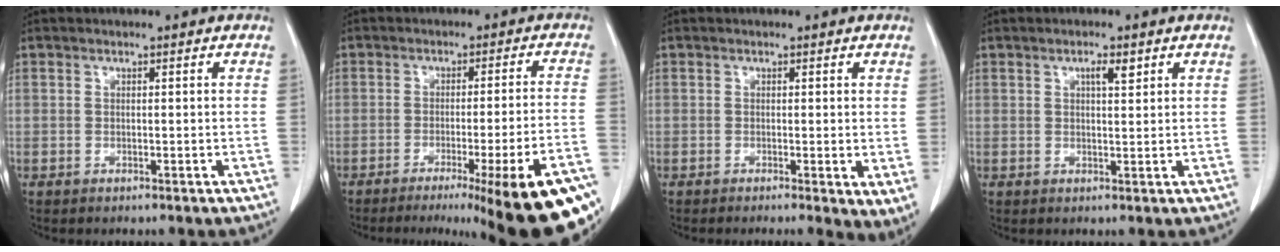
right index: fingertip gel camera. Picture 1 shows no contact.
{"total": 20.9, "force": [-13.9, 0.6, 15.6], "torque": [-0.108, -0.015, -0.183]}
{"total": 3.5, "force": [-0.9, 0.7, 3.4], "torque": [-0.039, -0.013, -0.015]}
{"total": 2.2, "force": [1.2, 0.5, 1.8], "torque": [-0.033, 0.000, 0.019]}